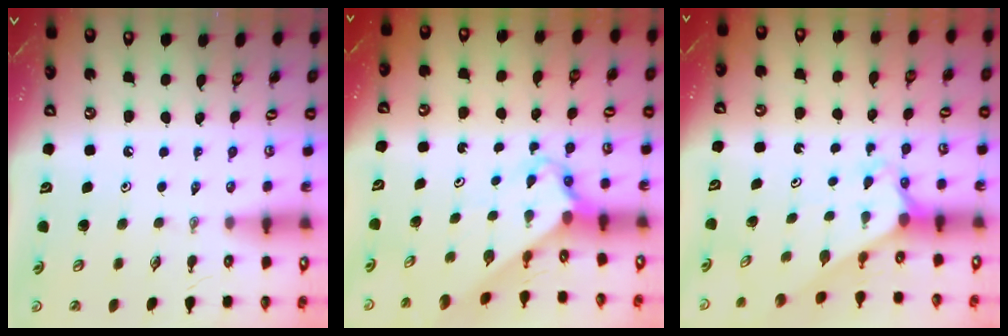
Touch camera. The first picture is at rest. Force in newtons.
{"total": 2.5, "press": 2.5, "slide": 0.2}
{"total": 2.4, "press": 2.4, "slide": 0.2}